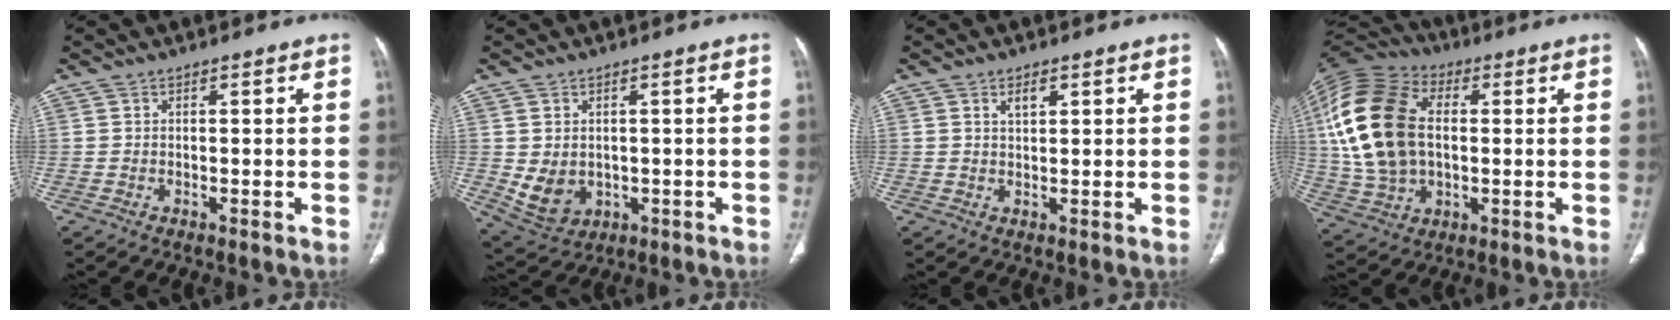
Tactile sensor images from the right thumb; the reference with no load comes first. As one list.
[{"total": 6.8, "force": [-0.4, 5.4, 4.1], "torque": [-0.061, -0.003, 0.018]}, {"total": 2.3, "force": [1.2, 1.1, 1.6], "torque": [-0.024, -0.006, 0.023]}, {"total": 21.3, "force": [2.1, 13.8, 16.2], "torque": [-0.333, 0.011, 0.040]}]